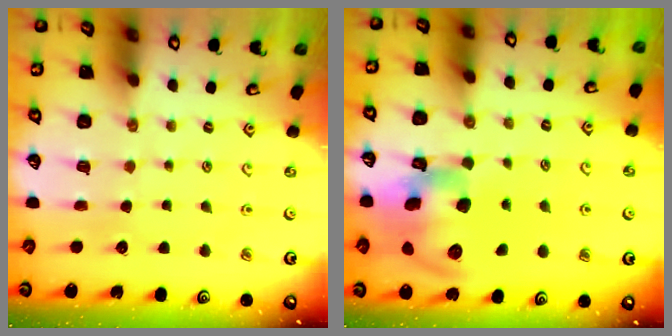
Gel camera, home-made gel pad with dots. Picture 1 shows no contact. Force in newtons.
{"total": 16.9, "press": 16.7, "slide": 3.0}